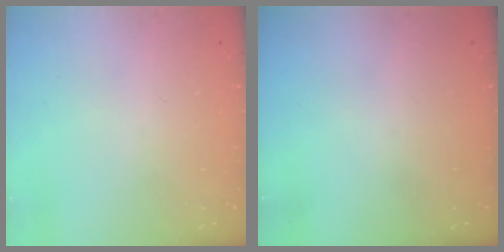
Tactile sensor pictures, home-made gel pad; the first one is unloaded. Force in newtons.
{"total": 0.0}